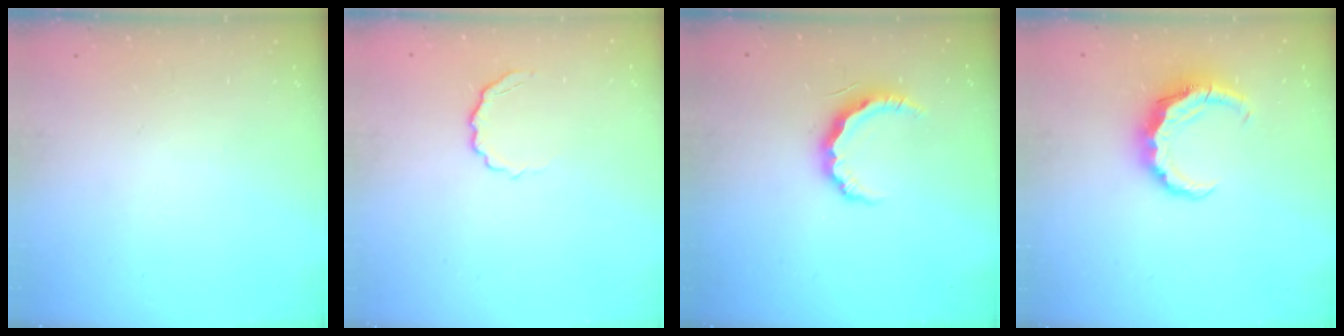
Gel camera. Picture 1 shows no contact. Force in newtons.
{"total": 5.3, "press": 5.2, "slide": 1.3}
{"total": 8.5, "press": 8.4, "slide": 0.9}
{"total": 7.5, "press": 7.5, "slide": 1.0}